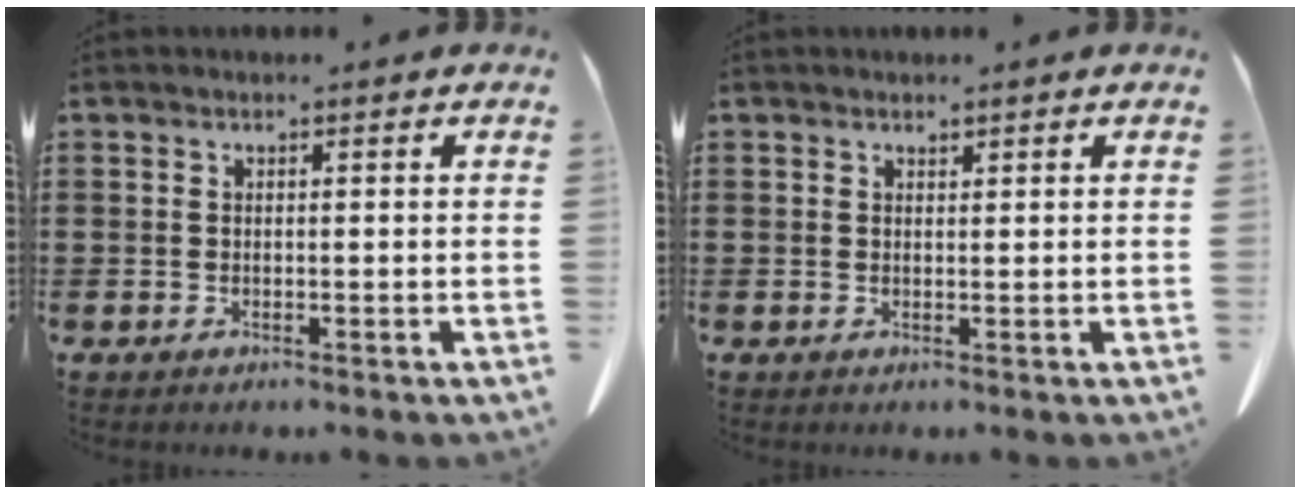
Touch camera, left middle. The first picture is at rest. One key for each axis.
{"total": 0.7, "fx": 0.6, "fy": 0.2, "fz": 0.1, "tx": -0.005, "ty": 0.001, "tz": 0.013}